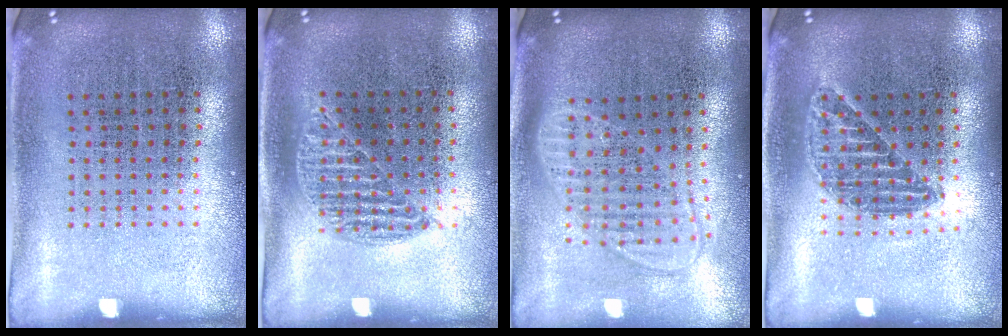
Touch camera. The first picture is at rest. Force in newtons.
{"total": 0.9, "press": 0.8, "slide": 0.4}
{"total": 1.9, "press": 1.6, "slide": 1.1}
{"total": 1.2, "press": 1.1, "slide": 0.5}